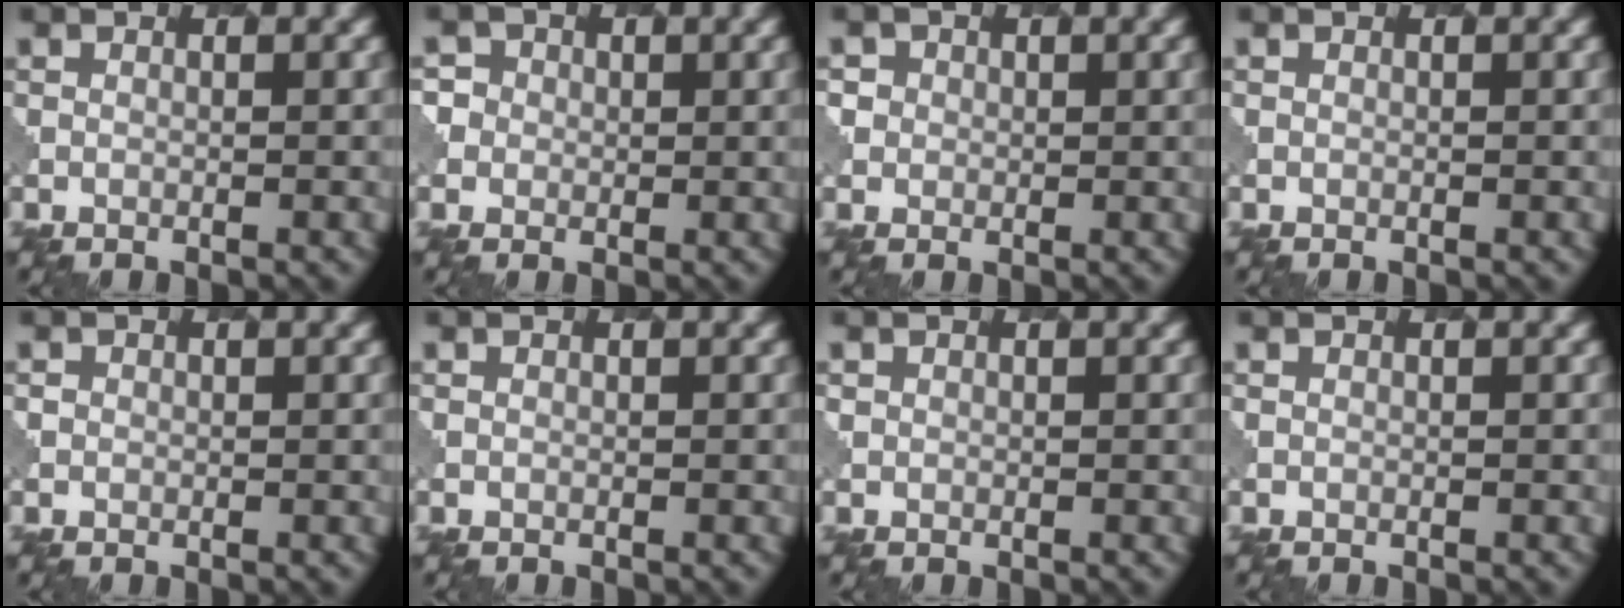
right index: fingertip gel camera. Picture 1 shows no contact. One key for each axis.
{"total": 3.3, "fx": 0.9, "fy": 3.1, "fz": 0.7, "tx": 0.007, "ty": 0.025, "tz": -0.012}
{"total": 2.0, "fx": 0.8, "fy": 1.8, "fz": 0.1, "tx": 0.009, "ty": 0.006, "tz": -0.002}
{"total": 0.0}
{"total": 0.7, "fx": 0.0, "fy": 0.7, "fz": -0.2, "tx": 0.008, "ty": -0.002, "tz": -0.002}
{"total": 0.0}
{"total": 0.8, "fx": 0.2, "fy": 0.7, "fz": 0.1, "tx": 0.003, "ty": -0.002, "tz": 0.003}
{"total": 0.0}